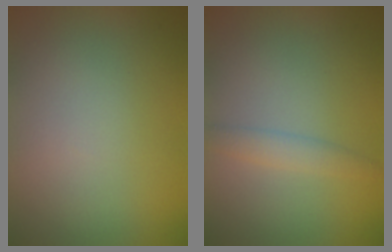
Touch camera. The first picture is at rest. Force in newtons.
{"total": 1.8, "press": 1.8, "slide": 0.1}